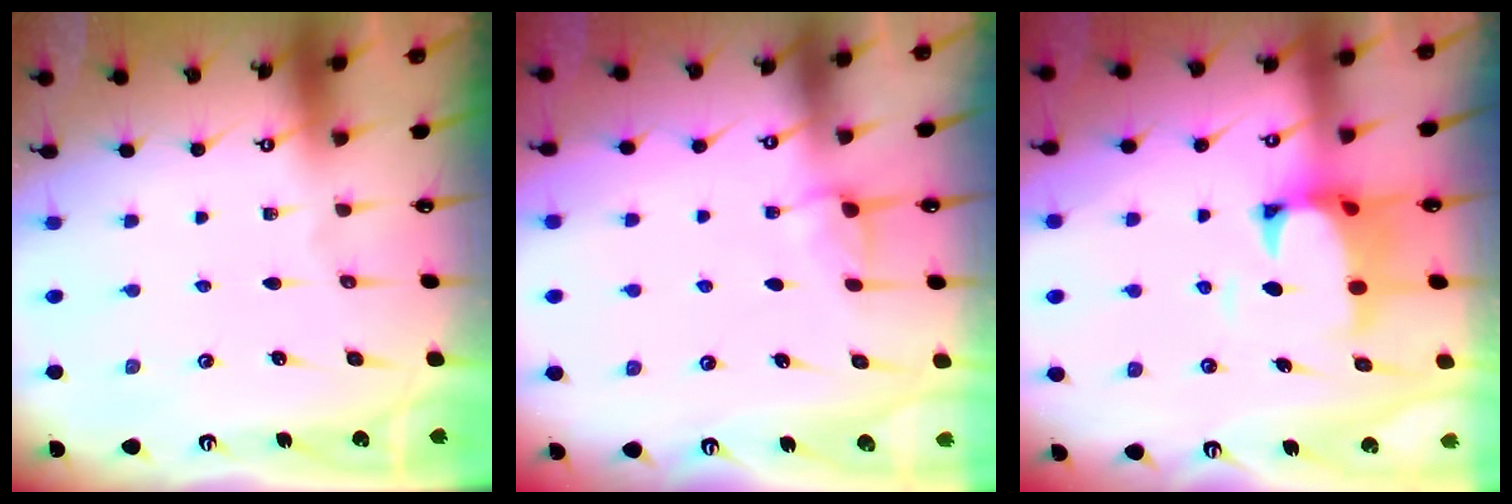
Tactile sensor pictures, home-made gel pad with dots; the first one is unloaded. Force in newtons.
{"total": 1.7, "press": 1.6, "slide": 0.8}
{"total": 2.6, "press": 2.4, "slide": 1.1}